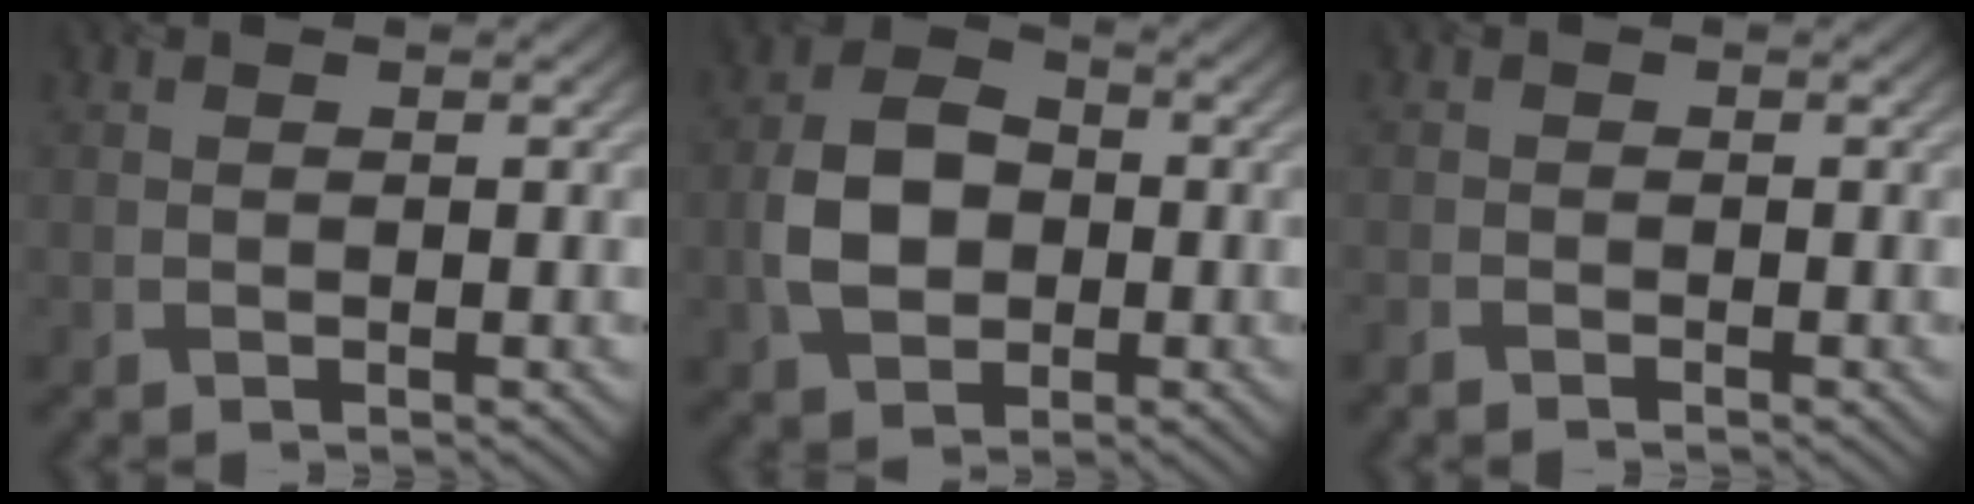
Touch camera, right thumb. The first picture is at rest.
{"total": 7.2, "force": [-1.2, 5.3, 4.8], "torque": [-0.099, 0.004, -0.029]}
{"total": 1.8, "force": [-1.6, 0.8, 0.4], "torque": [-0.010, -0.004, -0.038]}